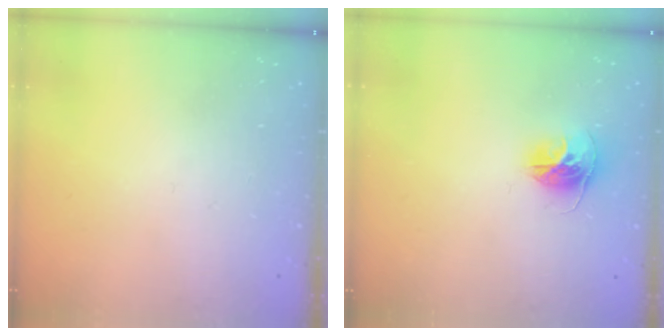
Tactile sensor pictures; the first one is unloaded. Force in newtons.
{"total": 11.2, "press": 11.2, "slide": 1.1}